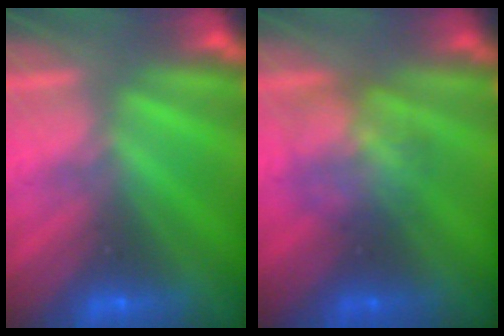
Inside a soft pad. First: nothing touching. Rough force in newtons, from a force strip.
{"total": 2.9}